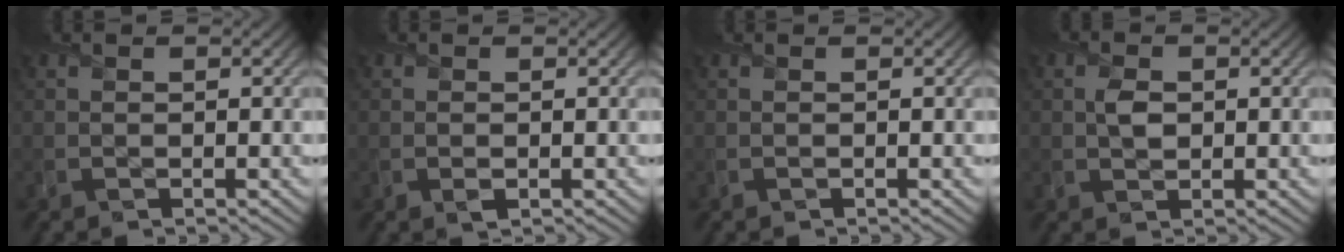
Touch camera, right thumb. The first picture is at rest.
{"total": 0.6, "force": [-0.1, 0.4, 0.4], "torque": [-0.007, -0.004, -0.002]}
{"total": 0.0}
{"total": 2.0, "force": [0.2, 1.5, 1.4], "torque": [-0.031, -0.001, 0.003]}